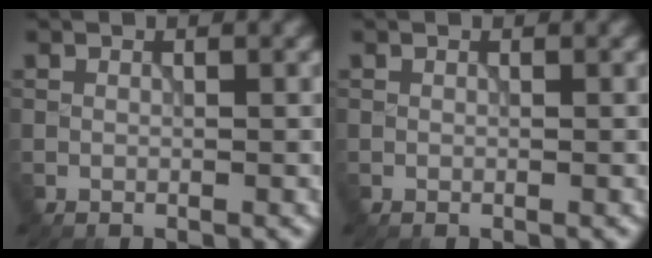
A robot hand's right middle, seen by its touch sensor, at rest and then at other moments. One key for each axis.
{"total": 0.0}